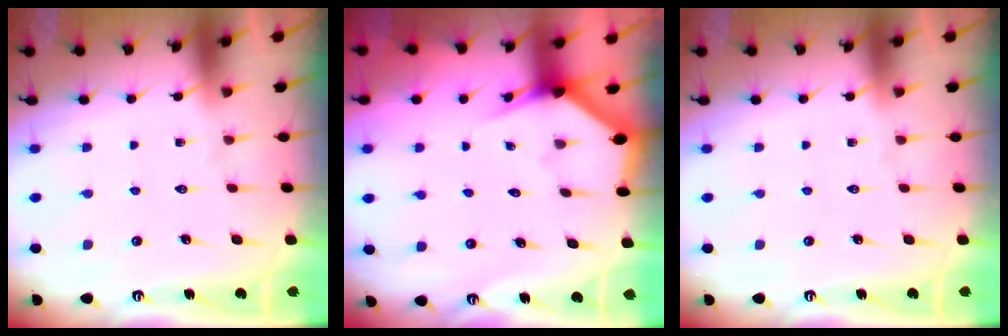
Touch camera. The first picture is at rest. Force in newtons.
{"total": 2.8, "press": 2.8, "slide": 0.1}
{"total": 0.0}